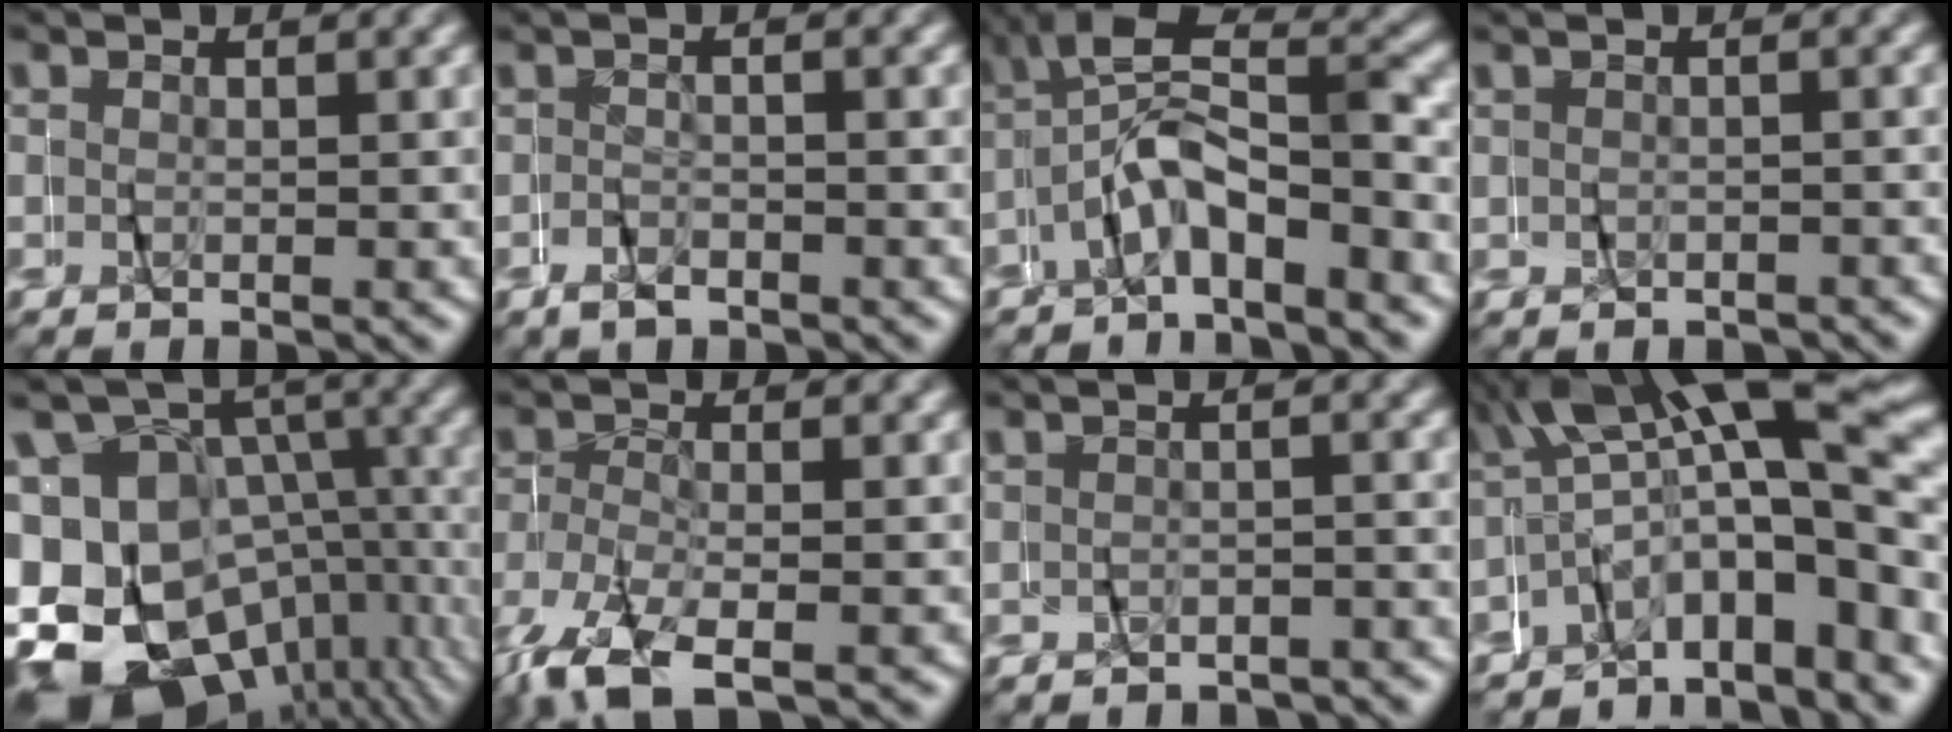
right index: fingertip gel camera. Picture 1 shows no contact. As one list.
[{"total": 1.5, "force": [-1.5, 0.4, 0.3], "torque": [-0.012, 0.009, -0.032]}, {"total": 5.8, "force": [-1.1, 3.8, 4.1], "torque": [-0.083, -0.004, -0.028]}, {"total": 0.7, "force": [-0.5, 0.4, 0.5], "torque": [-0.018, -0.002, -0.005]}, {"total": 19.1, "force": [-6.9, 15.1, 9.6], "torque": [-0.184, -0.073, -0.094]}, {"total": 6.6, "force": [-4.8, 3.1, 3.3], "torque": [-0.103, -0.032, -0.058]}, {"total": 1.8, "force": [-1.3, 1.2, 0.4], "torque": [-0.014, 0.005, -0.024]}, {"total": 9.2, "force": [0.1, 4.1, 8.3], "torque": [-0.116, 0.019, -0.005]}]